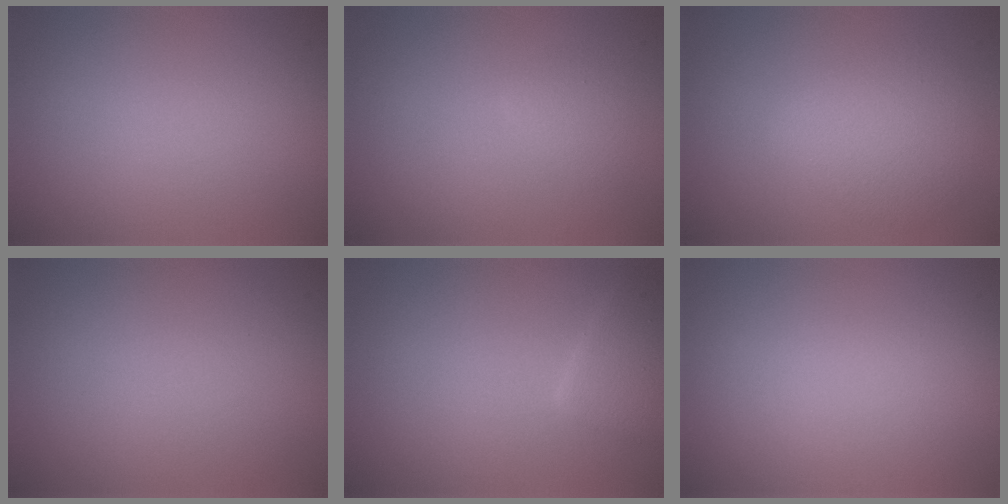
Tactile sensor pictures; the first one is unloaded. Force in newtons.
{"total": 1.1, "press": 1.1, "slide": 0.1}
{"total": 3.5, "press": 3.5, "slide": 0.0}
{"total": 0.0}
{"total": 2.4, "press": 2.4, "slide": 0.1}
{"total": 0.0}